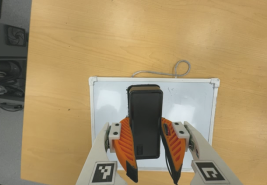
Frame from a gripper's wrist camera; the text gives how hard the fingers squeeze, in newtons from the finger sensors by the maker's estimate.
{"total": 10.2, "left": 8.9, "right": 11.6}